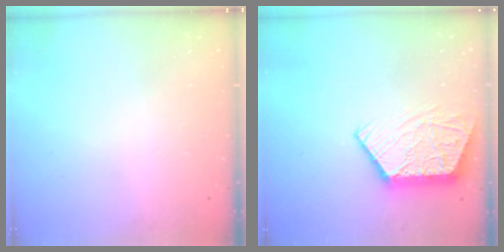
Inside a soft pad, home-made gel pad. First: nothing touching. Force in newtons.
{"total": 11.2, "press": 11.2, "slide": 1.0}